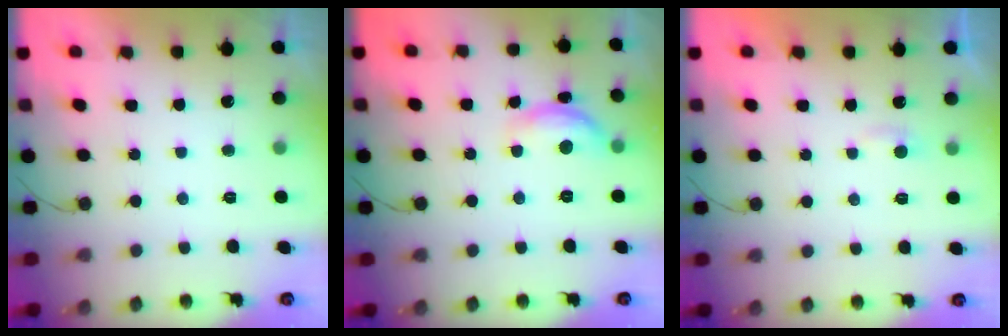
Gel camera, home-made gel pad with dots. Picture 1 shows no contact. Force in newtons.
{"total": 10.3, "press": 10.3, "slide": 0.5}
{"total": 2.4, "press": 2.4, "slide": 0.2}